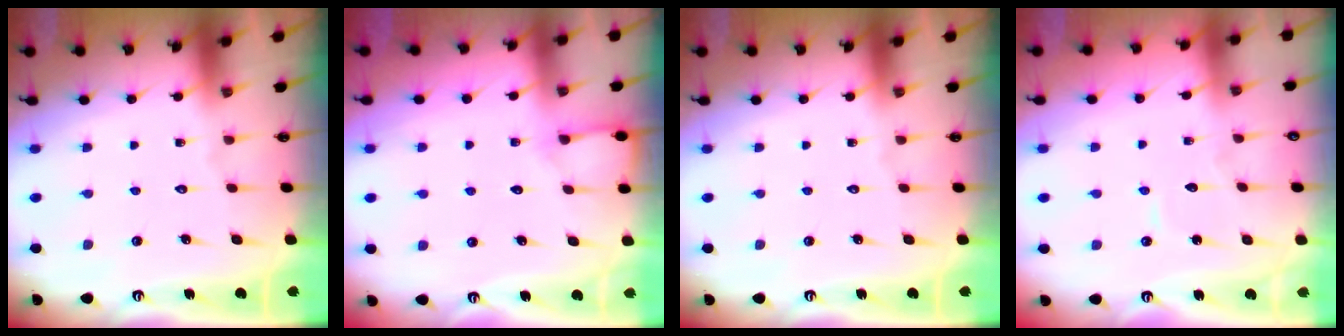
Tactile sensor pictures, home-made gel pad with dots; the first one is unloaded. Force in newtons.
{"total": 5.6, "press": 5.6, "slide": 0.7}
{"total": 0.0}
{"total": 4.0, "press": 4.0, "slide": 0.2}